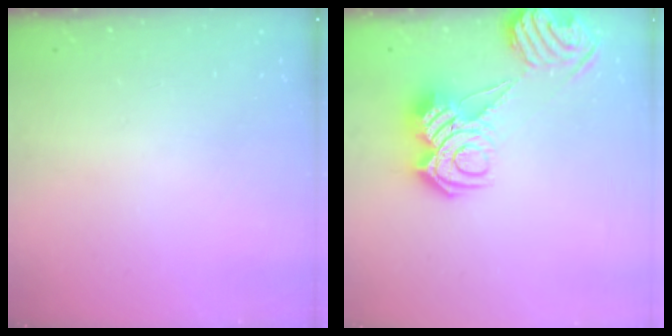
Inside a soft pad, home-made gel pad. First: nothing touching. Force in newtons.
{"total": 10.5, "press": 10.4, "slide": 0.9}